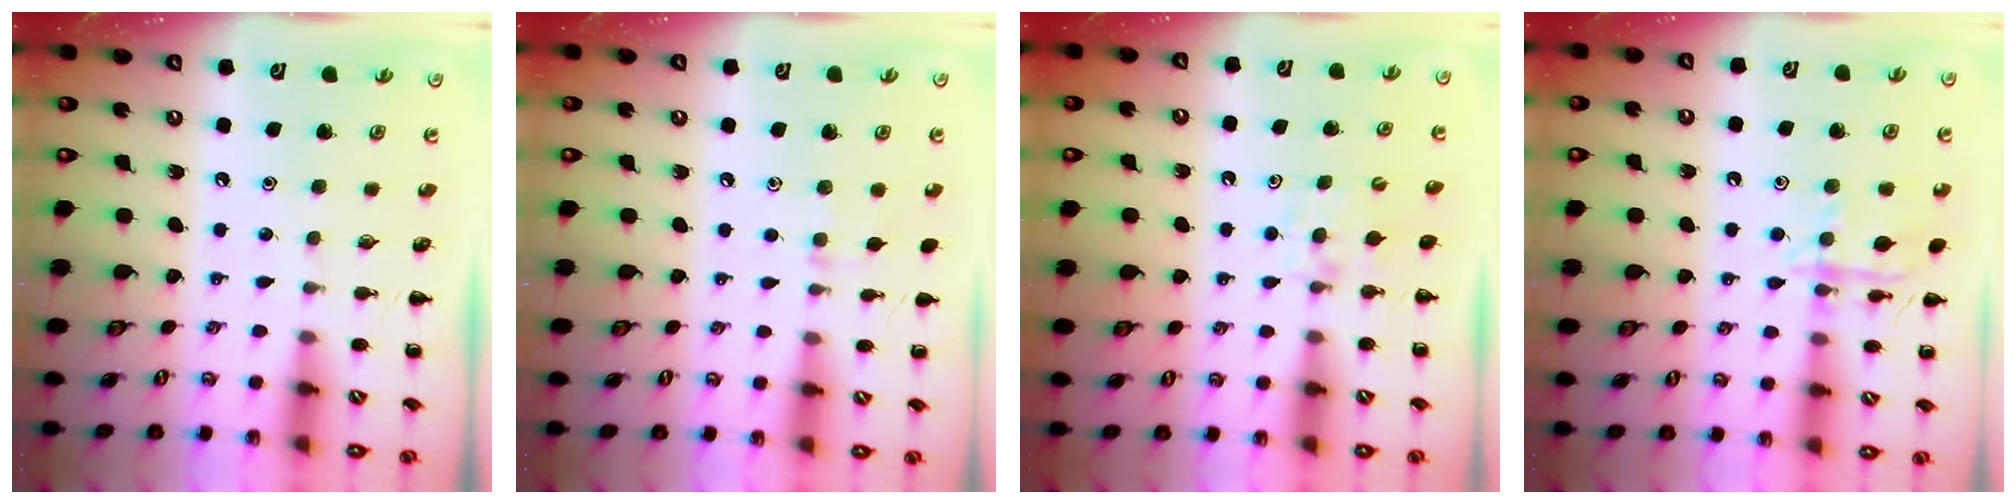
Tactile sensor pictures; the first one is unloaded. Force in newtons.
{"total": 5.0, "press": 4.6, "slide": 1.9}
{"total": 4.7, "press": 4.4, "slide": 1.4}
{"total": 12.1, "press": 12.0, "slide": 0.6}